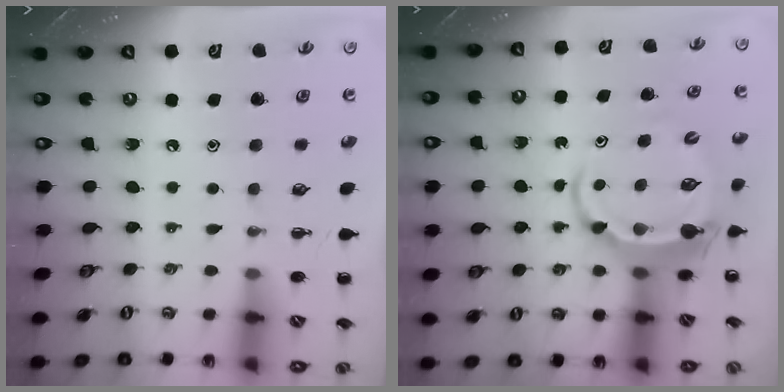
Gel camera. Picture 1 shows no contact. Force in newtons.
{"total": 6.7, "press": 6.6, "slide": 1.3}